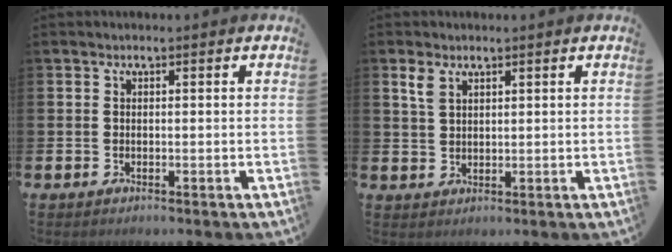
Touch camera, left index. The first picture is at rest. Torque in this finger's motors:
{"motor_torque": [0.16, -0.12, -0.16, -0.08]}